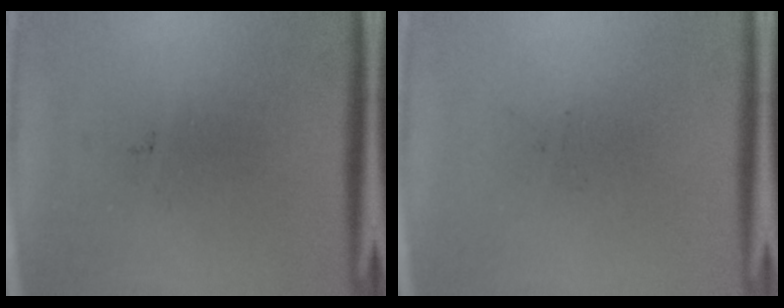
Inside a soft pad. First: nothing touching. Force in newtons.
{"total": 0.0}